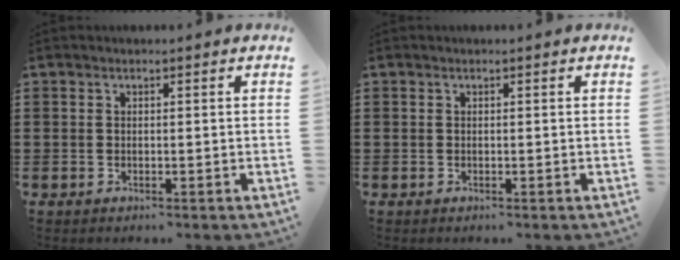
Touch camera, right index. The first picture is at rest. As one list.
[{"total": 0.0}]